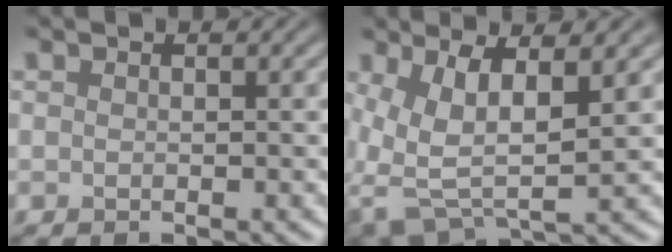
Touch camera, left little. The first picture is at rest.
{"total": 6.6, "force": [1.1, 3.1, 5.8], "torque": [-0.130, -0.006, 0.023]}